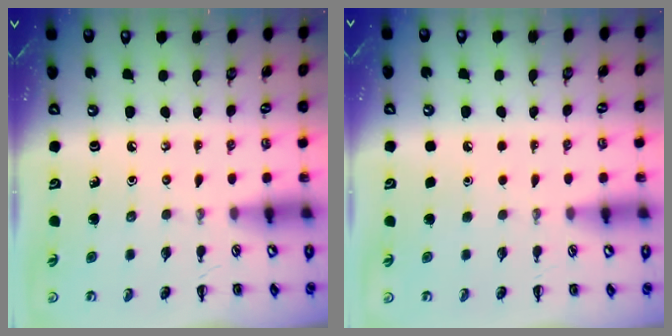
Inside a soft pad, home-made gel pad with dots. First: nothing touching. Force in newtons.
{"total": 1.7, "press": 1.7, "slide": 0.1}